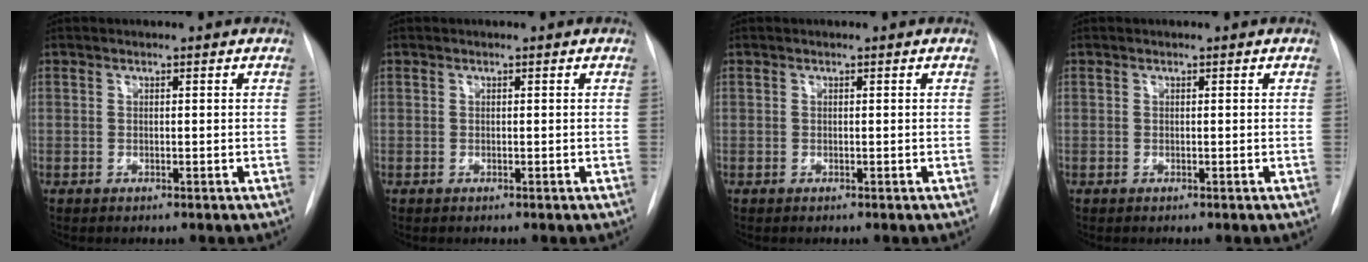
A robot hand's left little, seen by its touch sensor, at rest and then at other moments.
{"total": 0.0}
{"total": 0.0}
{"total": 0.0}